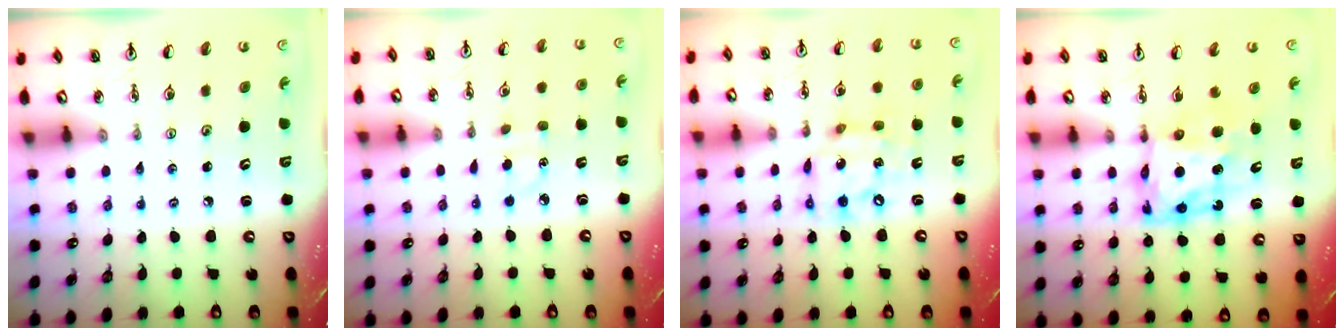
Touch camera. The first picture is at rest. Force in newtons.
{"total": 4.4, "press": 4.3, "slide": 0.6}
{"total": 13.7, "press": 13.6, "slide": 1.3}
{"total": 9.0, "press": 9.0, "slide": 0.7}